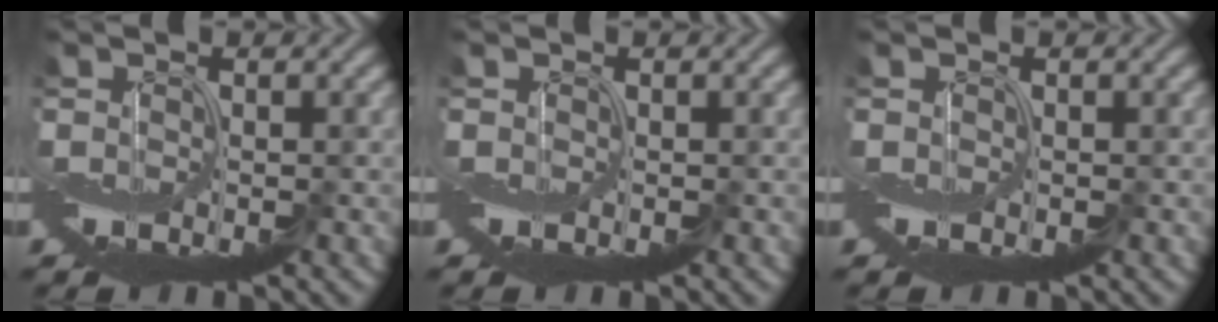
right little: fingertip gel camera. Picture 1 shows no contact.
{"total": 0.0}
{"total": 0.0}